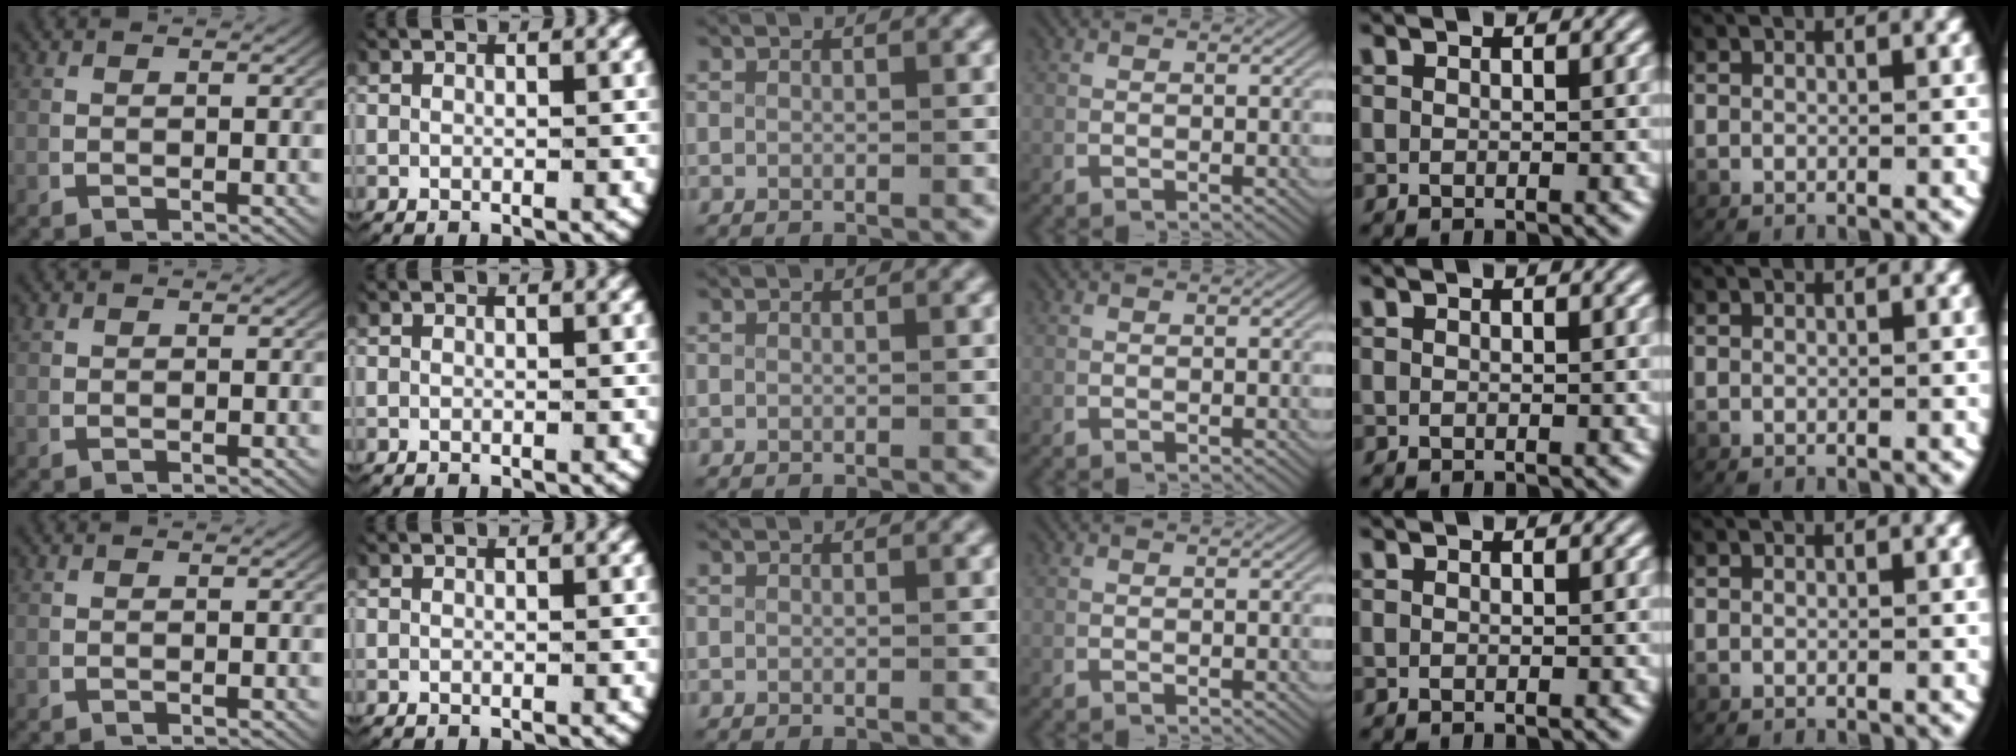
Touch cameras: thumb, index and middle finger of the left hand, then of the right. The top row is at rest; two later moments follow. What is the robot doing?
{"motion": "lift_and_place", "object": "paper towel"}